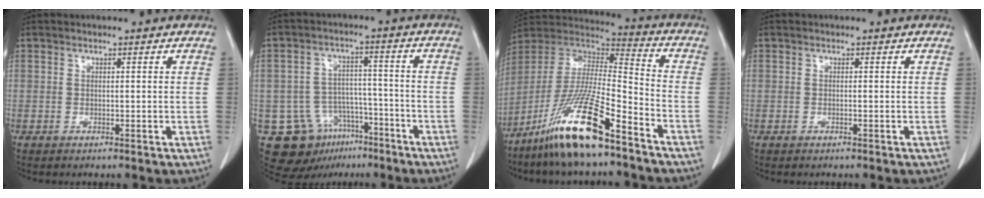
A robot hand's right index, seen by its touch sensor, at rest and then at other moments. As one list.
[{"total": 11.2, "force": [-6.2, 8.4, 4.0], "torque": [-0.070, 0.023, -0.089]}, {"total": 17.8, "force": [-12.0, 1.7, 13.1], "torque": [-0.282, -0.026, -0.226]}, {"total": 0.0}]